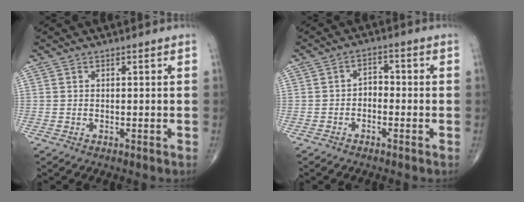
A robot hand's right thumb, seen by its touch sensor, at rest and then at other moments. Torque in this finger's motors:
{"motor_torque": [-0.21, -0.36, 0.10, 0.15, 0.06]}